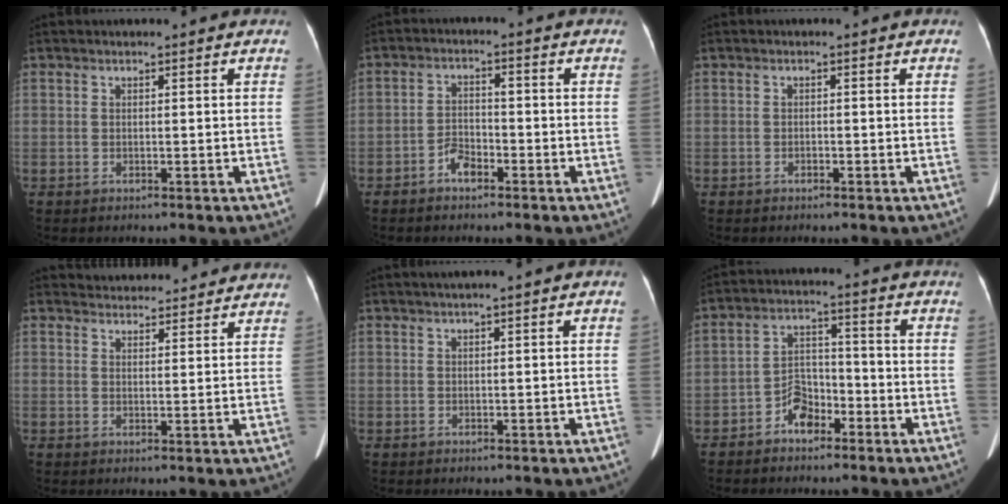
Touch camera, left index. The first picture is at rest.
{"total": 3.4, "force": [-2.2, 1.8, 1.9], "torque": [-0.038, 0.009, -0.040]}
{"total": 0.5, "force": [-0.4, 0.2, 0.3], "torque": [-0.005, 0.000, -0.006]}
{"total": 8.9, "force": [8.5, 2.3, 1.3], "torque": [-0.006, 0.025, 0.097]}
{"total": 1.1, "force": [0.3, 0.0, 1.1], "torque": [-0.020, 0.009, 0.007]}
{"total": 5.5, "force": [-3.4, 3.2, 2.9], "torque": [-0.053, 0.021, -0.062]}